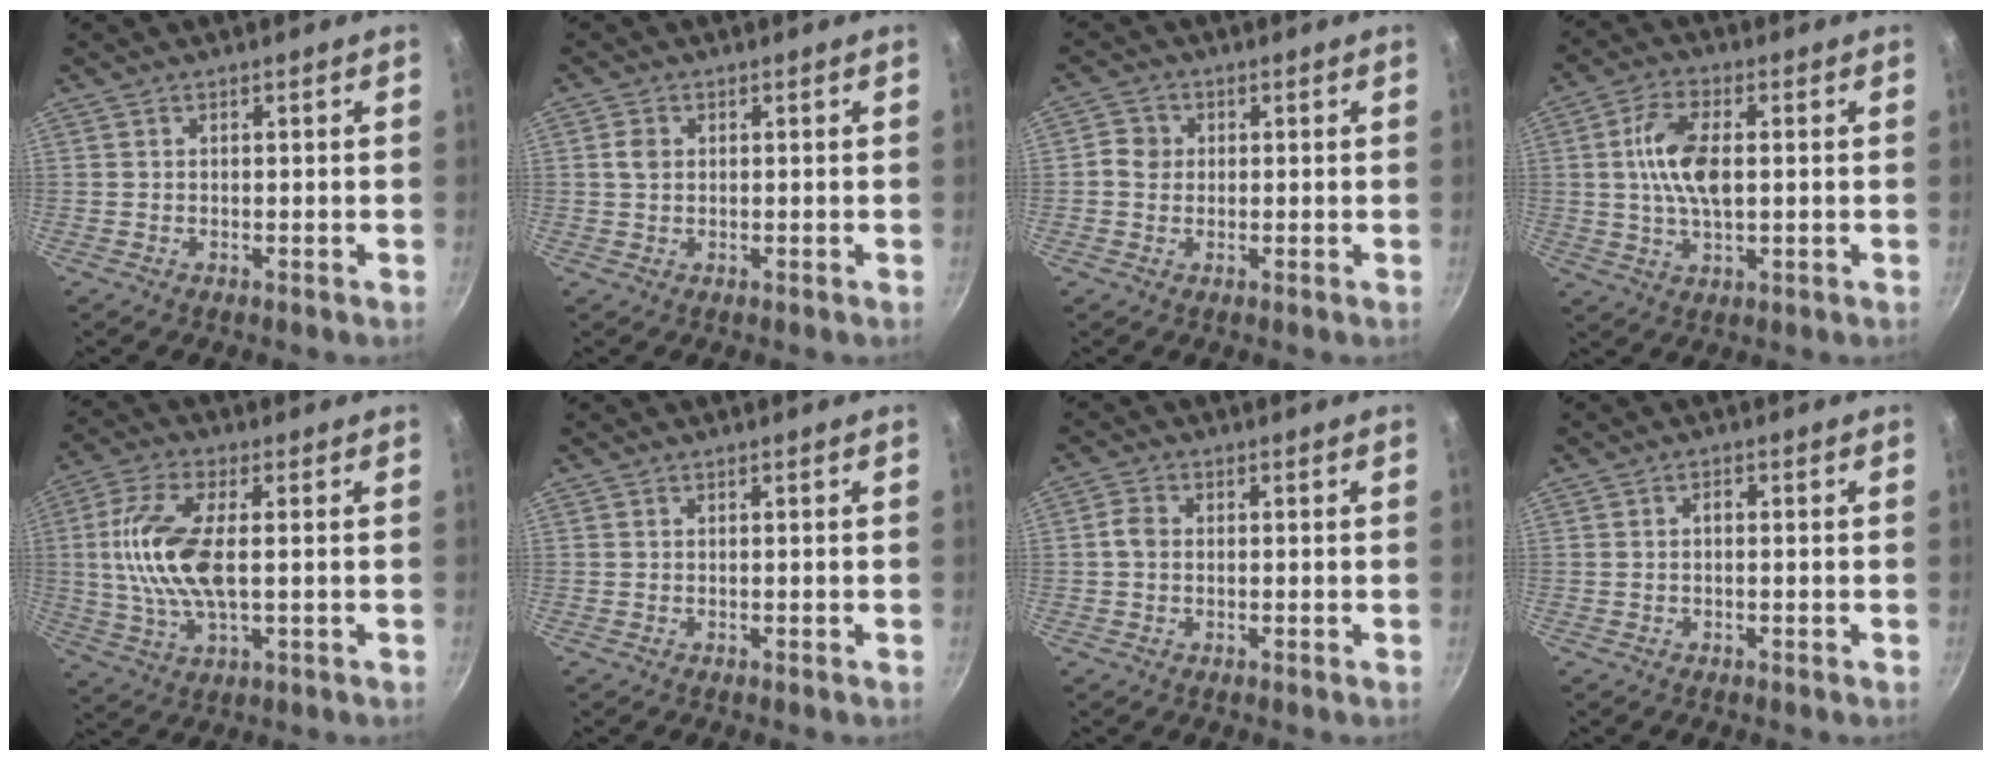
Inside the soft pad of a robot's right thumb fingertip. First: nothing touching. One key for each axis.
{"total": 2.4, "fx": 0.4, "fy": 1.8, "fz": 1.4, "tx": -0.023, "ty": 0.001, "tz": 0.008}
{"total": 3.6, "fx": 0.2, "fy": 3.3, "fz": 1.4, "tx": -0.010, "ty": 0.006, "tz": -0.003}
{"total": 10.6, "fx": 1.1, "fy": 5.2, "fz": 9.2, "tx": -0.179, "ty": 0.003, "tz": 0.022}
{"total": 13.9, "fx": 0.8, "fy": 6.0, "fz": 12.5, "tx": -0.272, "ty": 0.002, "tz": 0.017}
{"total": 0.0}
{"total": 2.8, "fx": -0.1, "fy": 2.2, "fz": 1.7, "tx": -0.030, "ty": 0.006, "tz": -0.007}
{"total": 1.2, "fx": -0.1, "fy": 0.7, "fz": 0.9, "tx": -0.012, "ty": 0.007, "tz": -0.003}